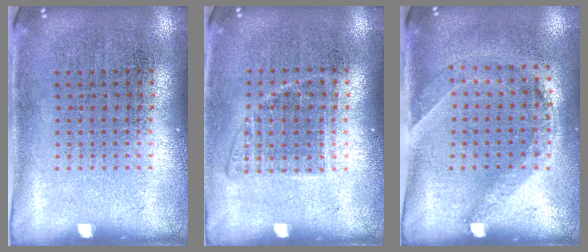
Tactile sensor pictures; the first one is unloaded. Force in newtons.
{"total": 1.0, "press": 0.9, "slide": 0.4}
{"total": 1.4, "press": 1.0, "slide": 1.0}